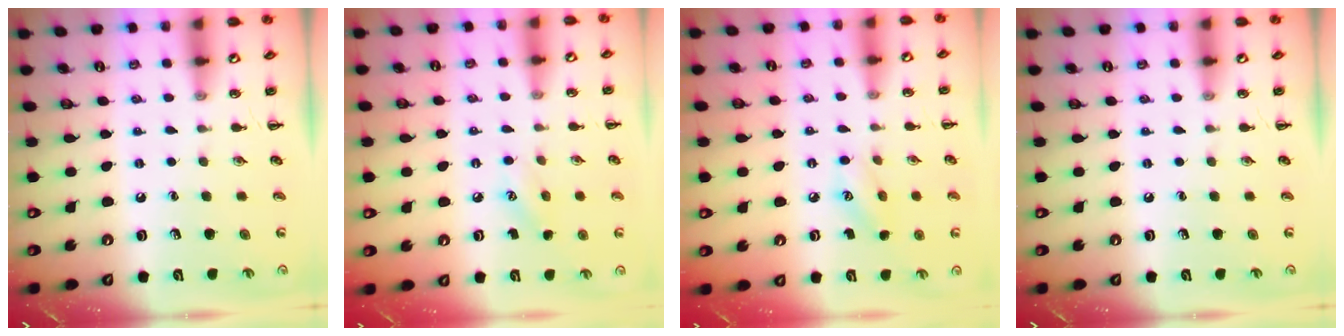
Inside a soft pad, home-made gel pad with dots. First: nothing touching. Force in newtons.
{"total": 5.6, "press": 5.5, "slide": 1.4}
{"total": 7.0, "press": 6.8, "slide": 1.6}
{"total": 0.0}